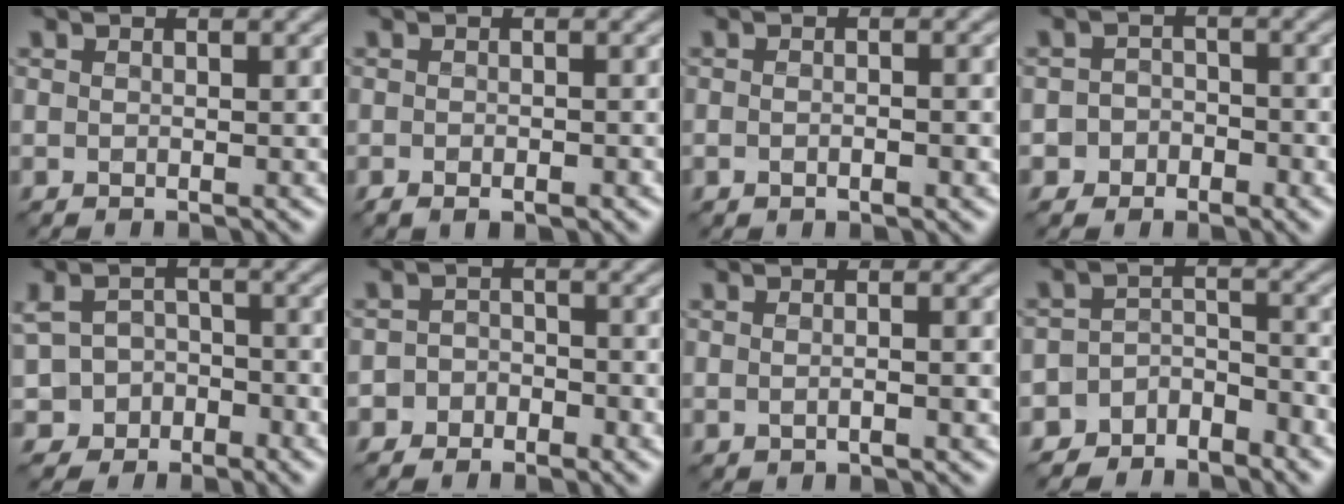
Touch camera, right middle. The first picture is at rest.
{"total": 2.0, "force": [-1.0, 1.0, 1.4], "torque": [-0.002, -0.001, -0.012]}
{"total": 2.0, "force": [-0.6, 0.9, 1.7], "torque": [-0.002, 0.003, -0.014]}
{"total": 2.5, "force": [-1.4, 2.0, 0.4], "torque": [0.025, 0.011, -0.035]}
{"total": 3.5, "force": [-1.8, 2.8, 0.9], "torque": [-0.011, 0.010, -0.033]}
{"total": 2.3, "force": [-1.5, 1.7, 0.5], "torque": [0.021, 0.012, -0.035]}
{"total": 2.1, "force": [-0.4, 0.8, 1.9], "torque": [-0.018, -0.003, -0.008]}
{"total": 4.2, "force": [-3.9, 1.6, 0.4], "torque": [-0.001, 0.004, -0.067]}